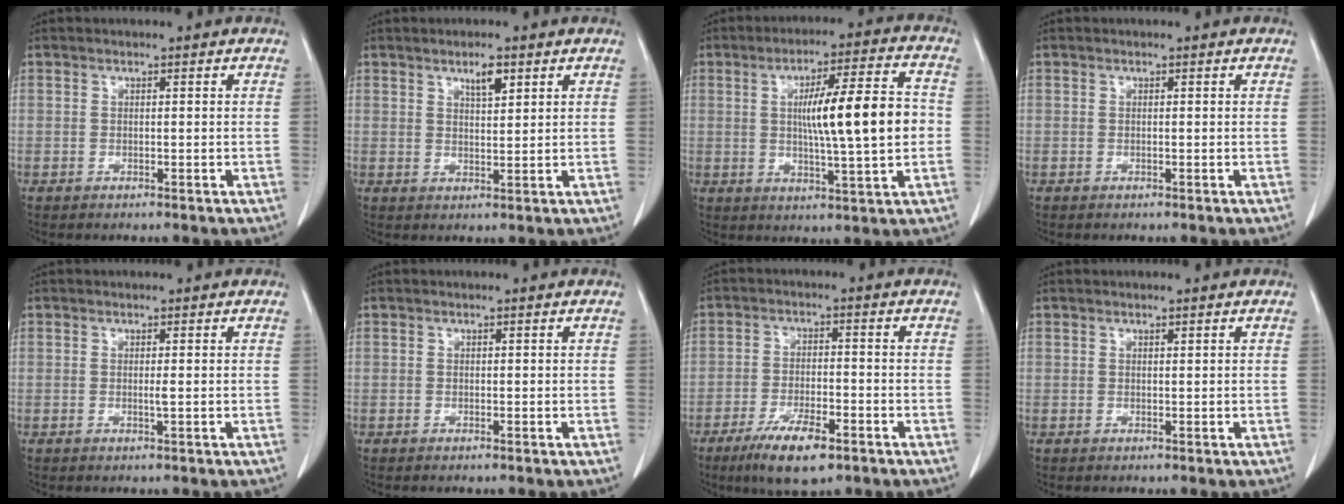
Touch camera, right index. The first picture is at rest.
{"total": 3.1, "force": [1.9, 0.7, 2.4], "torque": [-0.042, -0.001, 0.033]}
{"total": 13.4, "force": [0.3, 1.0, 13.3], "torque": [-0.208, 0.011, 0.004]}
{"total": 0.0}
{"total": 0.7, "force": [0.0, -0.2, 0.7], "torque": [-0.013, -0.002, -0.002]}
{"total": 0.0}
{"total": 8.4, "force": [-5.1, 2.1, 6.3], "torque": [-0.116, -0.012, -0.083]}
{"total": 0.0}